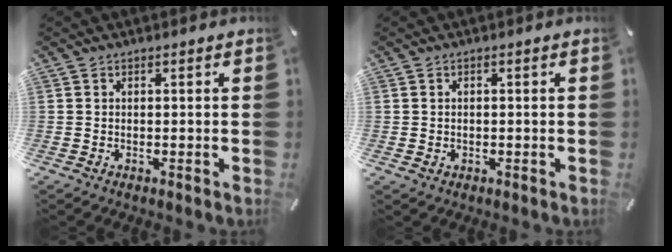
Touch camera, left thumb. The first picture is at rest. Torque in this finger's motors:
{"motor_torque": [-0.09, -0.63, -0.06, -0.01, -0.01]}